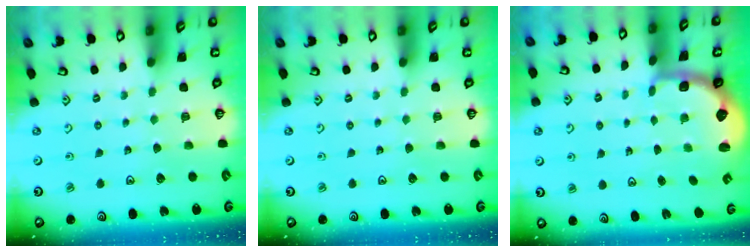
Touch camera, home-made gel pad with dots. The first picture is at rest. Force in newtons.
{"total": 0.0}
{"total": 2.8, "press": 1.7, "slide": 2.2}